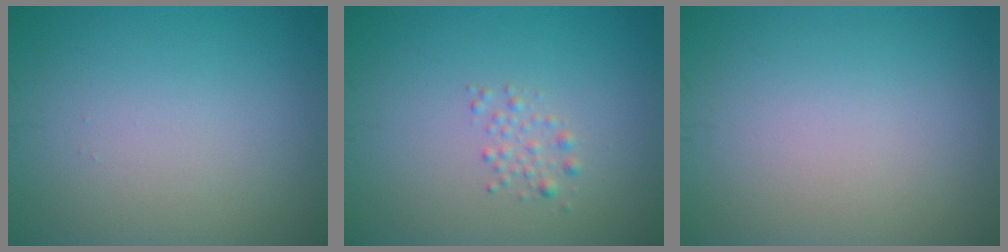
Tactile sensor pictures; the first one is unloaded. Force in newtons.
{"total": 1.2, "press": 1.2, "slide": 0.0}
{"total": 0.0}